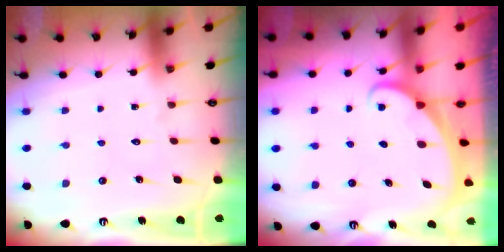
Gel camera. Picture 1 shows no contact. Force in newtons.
{"total": 1.5, "press": 1.5, "slide": 0.1}